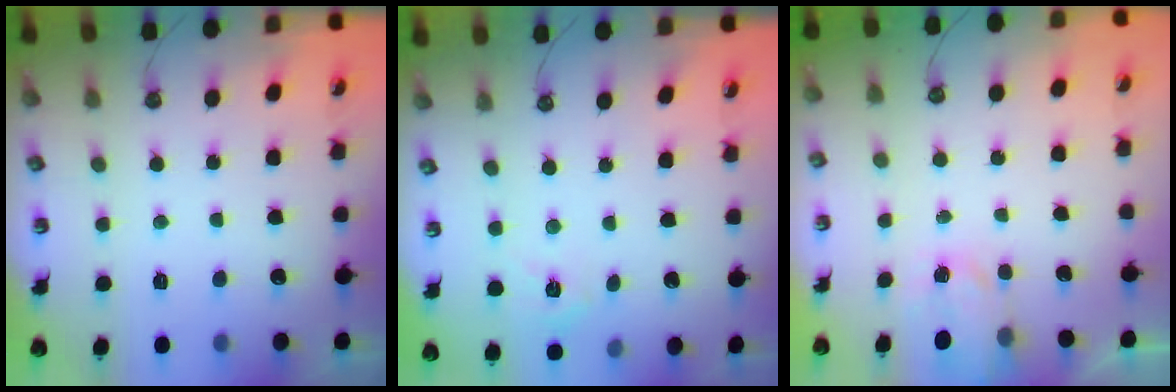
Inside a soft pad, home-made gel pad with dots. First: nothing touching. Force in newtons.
{"total": 4.7, "press": 4.7, "slide": 0.5}
{"total": 2.9, "press": 2.8, "slide": 0.4}